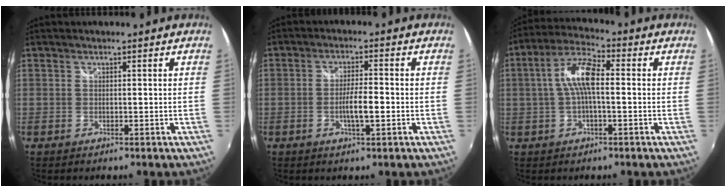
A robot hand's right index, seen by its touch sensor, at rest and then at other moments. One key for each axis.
{"total": 4.7, "fx": -1.4, "fy": 0.7, "fz": 4.5, "tx": -0.083, "ty": 0.001, "tz": -0.022}
{"total": 8.1, "fx": 0.1, "fy": 2.4, "fz": 7.7, "tx": -0.161, "ty": 0.020, "tz": 0.000}